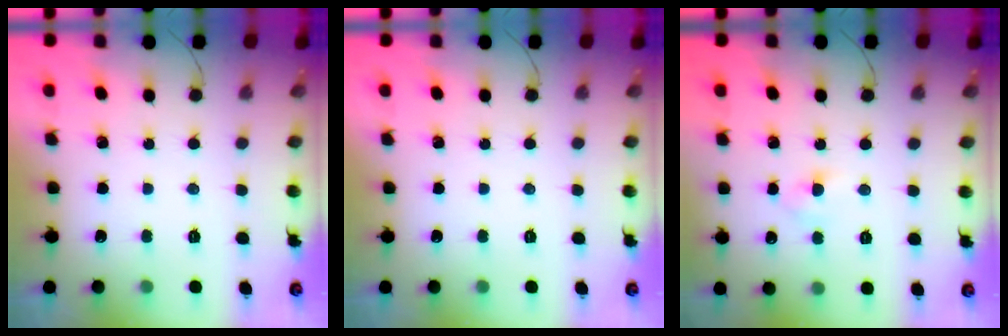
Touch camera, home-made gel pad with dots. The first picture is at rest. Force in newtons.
{"total": 0.0}
{"total": 4.2, "press": 4.0, "slide": 1.2}